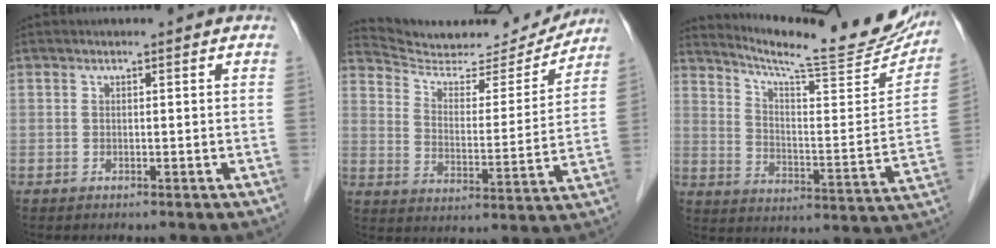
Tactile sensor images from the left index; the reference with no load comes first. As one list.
[{"total": 15.3, "force": [14.8, 2.4, 3.0], "torque": [-0.049, -0.023, 0.216]}, {"total": 21.1, "force": [19.2, 1.8, 8.4], "torque": [-0.127, -0.066, 0.251]}]